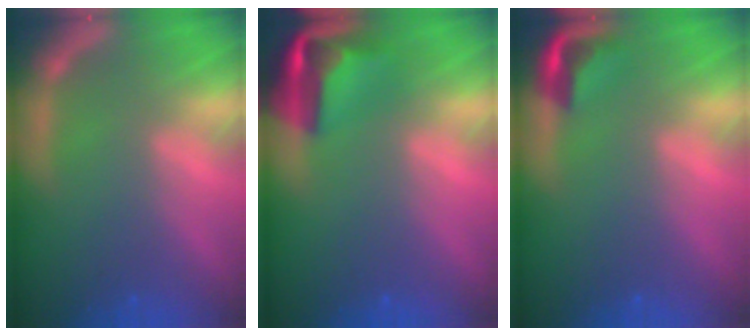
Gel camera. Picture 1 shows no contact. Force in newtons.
{"total": 6.4}
{"total": 2.9}